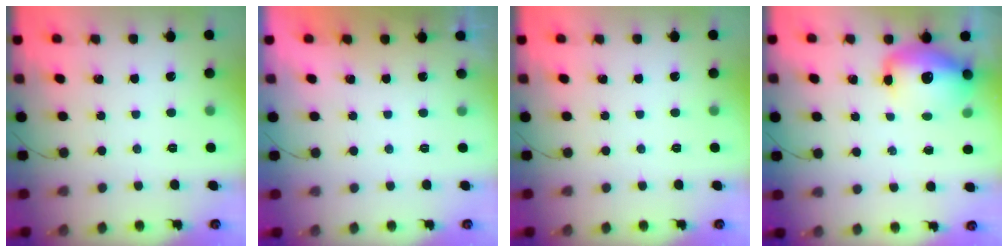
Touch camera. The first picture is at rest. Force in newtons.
{"total": 1.9, "press": 0.1, "slide": 1.9}
{"total": 0.0}
{"total": 12.9, "press": 12.4, "slide": 3.4}